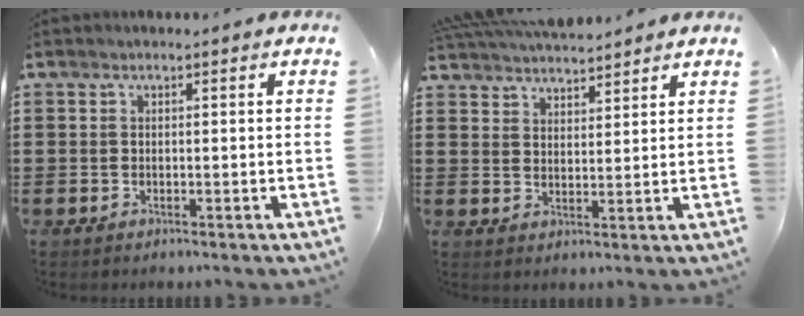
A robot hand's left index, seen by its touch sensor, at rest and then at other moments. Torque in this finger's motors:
{"motor_torque": [0.94, -1.02, 0.27, 0.20]}